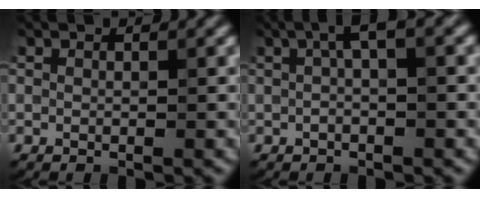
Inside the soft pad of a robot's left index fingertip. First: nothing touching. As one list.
[{"total": 2.5, "force": [0.6, 0.5, 2.4], "torque": [-0.042, 0.012, 0.006]}]